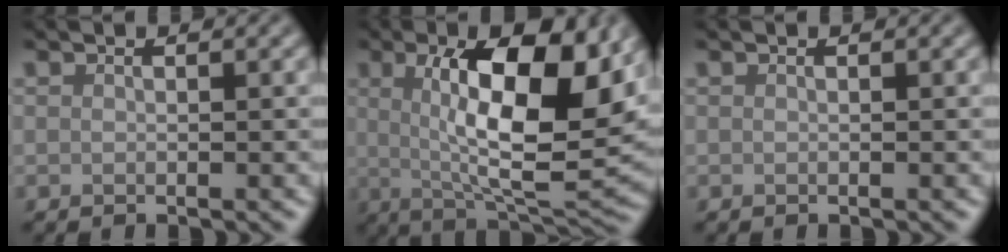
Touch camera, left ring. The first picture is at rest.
{"total": 11.4, "force": [2.4, 3.8, 10.5], "torque": [-0.160, 0.000, 0.043]}
{"total": 0.0}